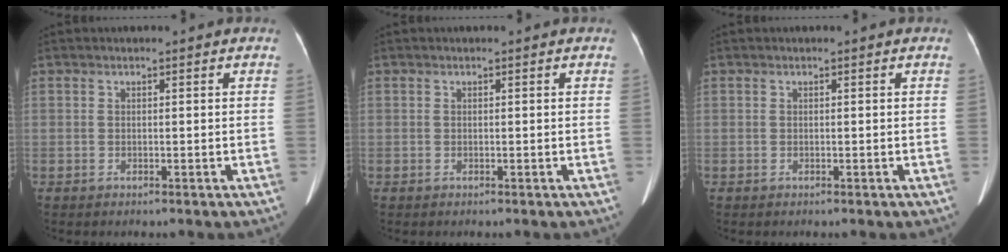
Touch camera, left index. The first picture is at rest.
{"total": 0.0}
{"total": 0.0}